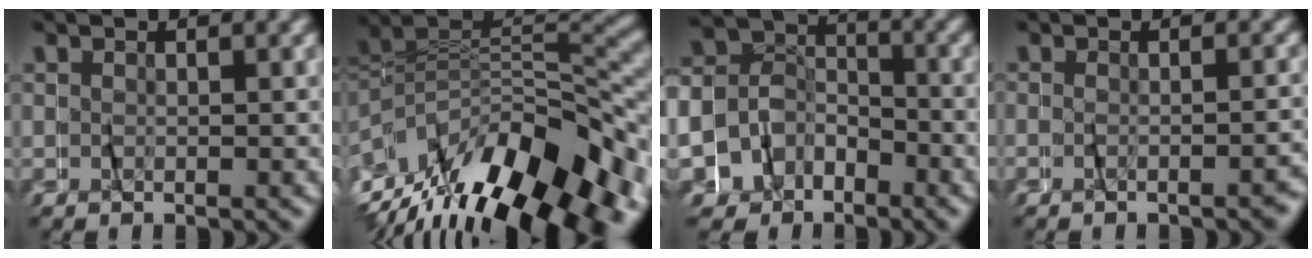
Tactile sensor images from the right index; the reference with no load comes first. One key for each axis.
{"total": 16.0, "fx": -6.5, "fy": 9.1, "fz": 11.4, "tx": -0.191, "ty": -0.005, "tz": -0.100}
{"total": 11.0, "fx": -3.6, "fy": 9.9, "fz": 3.2, "tx": -0.094, "ty": -0.023, "tz": -0.075}
{"total": 1.7, "fx": -1.5, "fy": -0.8, "fz": 0.3, "tx": -0.003, "ty": 0.003, "tz": -0.026}